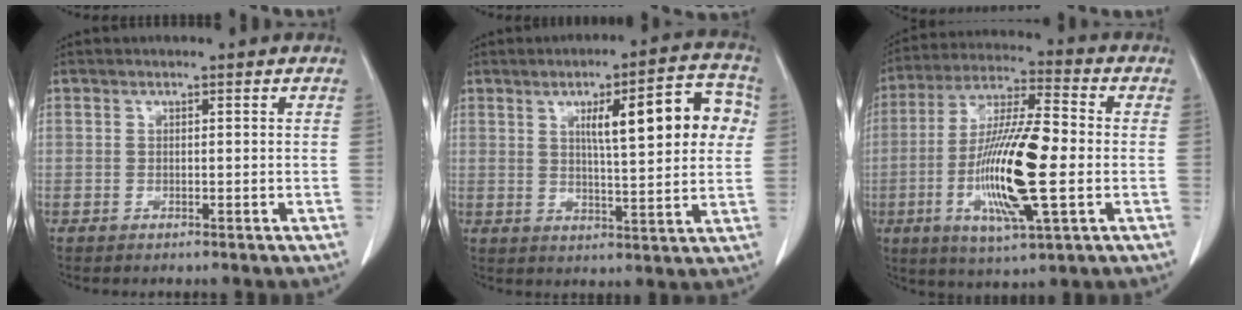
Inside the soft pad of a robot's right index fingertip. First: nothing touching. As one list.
[{"total": 12.9, "force": [3.4, 2.4, 12.2], "torque": [-0.166, 0.024, 0.046]}, {"total": 16.9, "force": [-2.8, 2.5, 16.5], "torque": [-0.325, -0.009, -0.051]}]